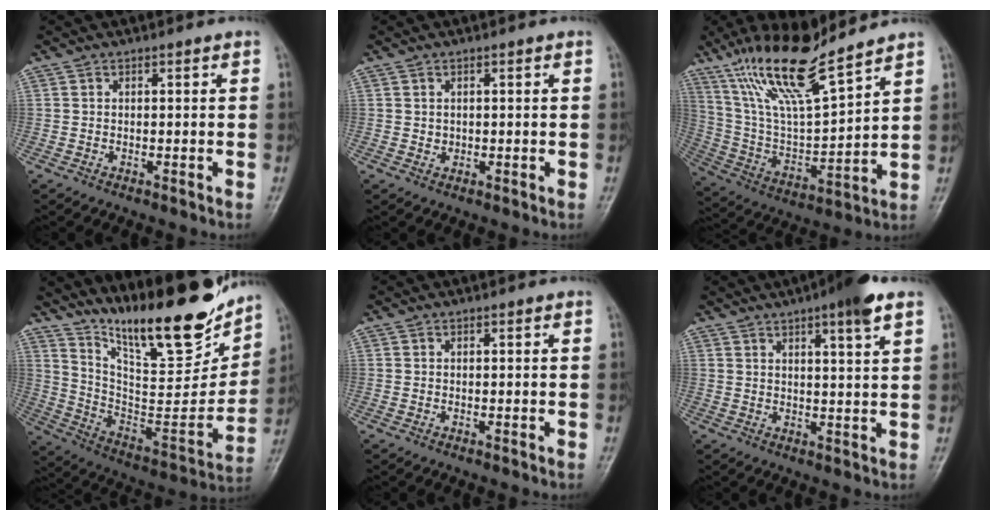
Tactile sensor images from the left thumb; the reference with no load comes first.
{"total": 0.9, "force": [0.5, 0.8, 0.2], "torque": [0.008, -0.003, 0.008]}
{"total": 18.2, "force": [13.8, 3.1, 11.5], "torque": [-0.195, -0.067, 0.269]}
{"total": 24.5, "force": [18.5, 6.3, 14.8], "torque": [-0.186, -0.101, 0.312]}
{"total": 0.0}
{"total": 7.5, "force": [4.6, 0.8, 5.8], "torque": [-0.080, -0.015, 0.066]}